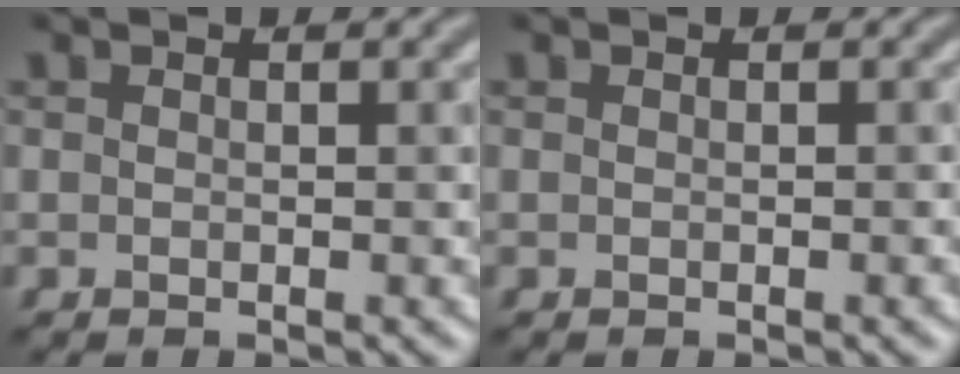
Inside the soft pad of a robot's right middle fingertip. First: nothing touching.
{"total": 0.6, "force": [-0.2, 0.1, 0.6], "torque": [-0.006, 0.001, -0.001]}